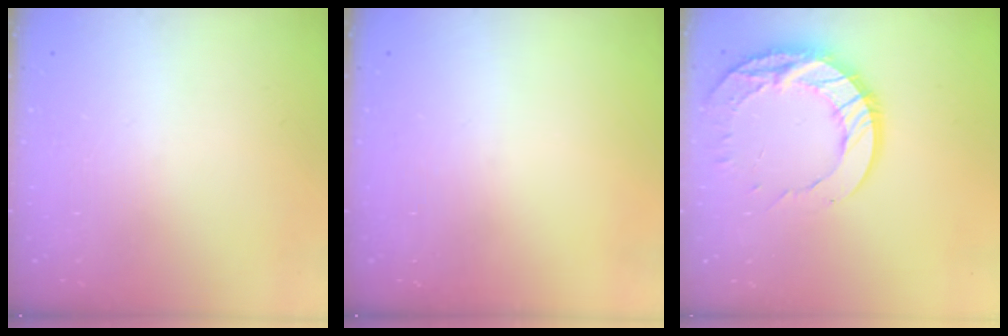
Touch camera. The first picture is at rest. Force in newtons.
{"total": 0.0}
{"total": 14.8, "press": 14.7, "slide": 1.1}